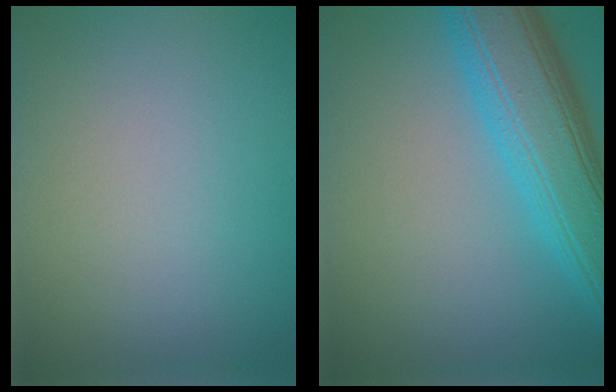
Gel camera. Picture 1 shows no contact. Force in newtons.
{"total": 9.0, "press": 9.0, "slide": 0.2}